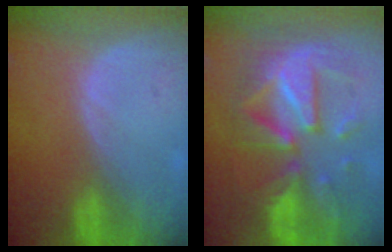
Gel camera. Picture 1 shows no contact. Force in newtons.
{"total": 12.1, "press": 12.0, "slide": 1.3}